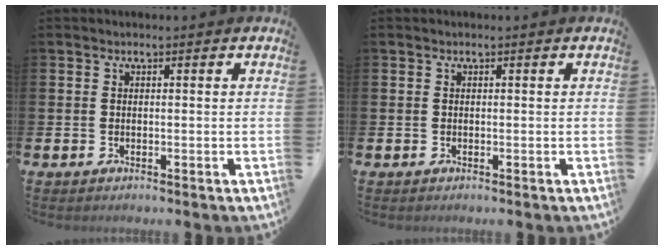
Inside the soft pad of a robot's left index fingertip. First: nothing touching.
{"total": 0.0}